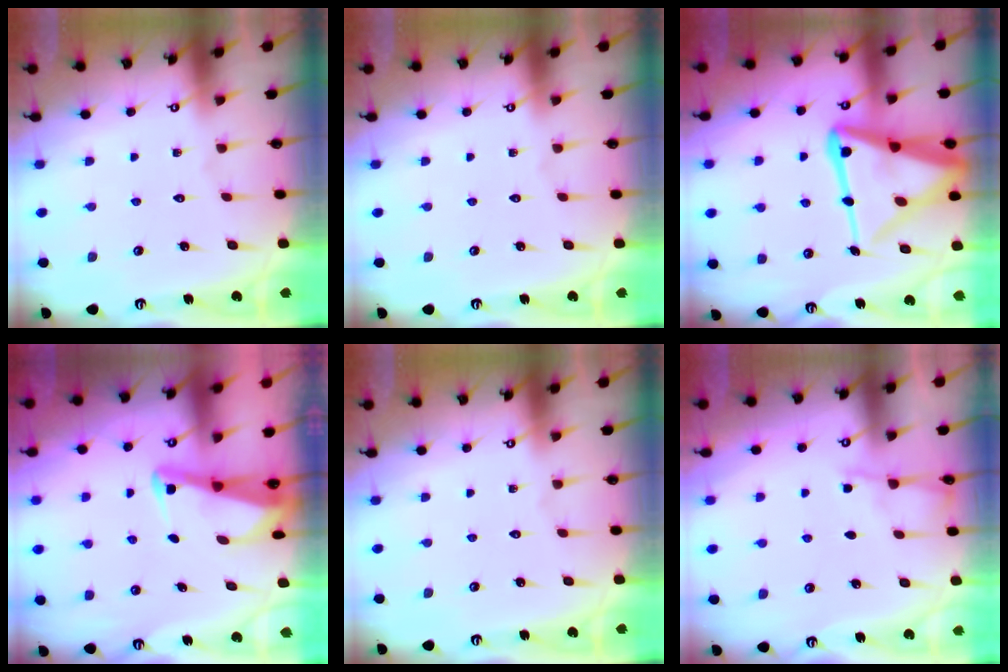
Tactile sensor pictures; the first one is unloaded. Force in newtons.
{"total": 0.0}
{"total": 18.8, "press": 18.7, "slide": 2.2}
{"total": 3.0, "press": 3.0, "slide": 0.3}
{"total": 0.0}
{"total": 3.6, "press": 3.5, "slide": 0.4}